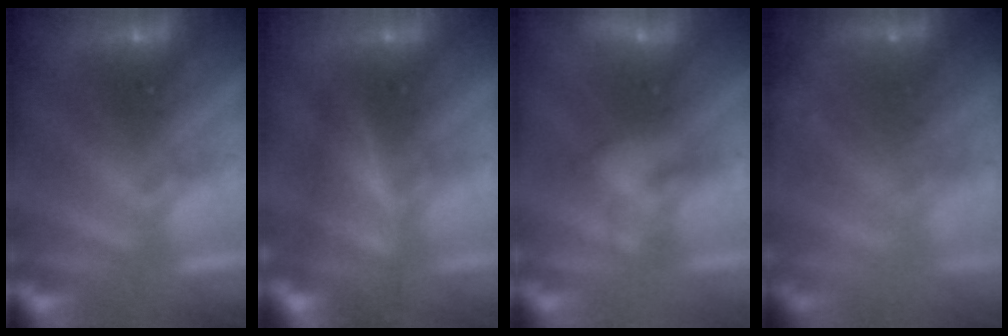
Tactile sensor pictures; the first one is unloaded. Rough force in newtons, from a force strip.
{"total": 4.5}
{"total": 2.0}
{"total": 7.5}